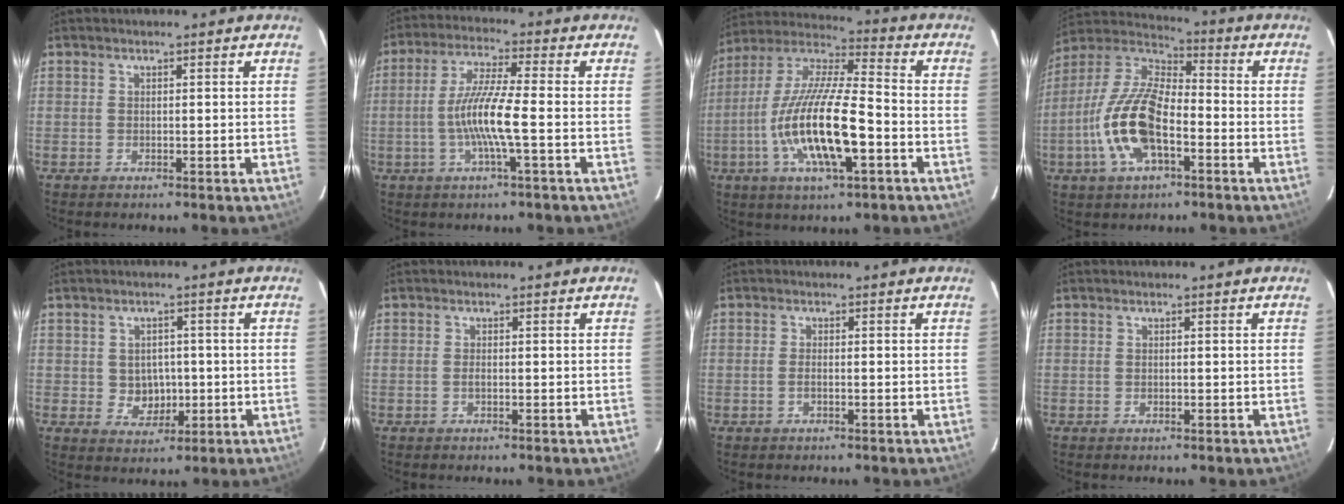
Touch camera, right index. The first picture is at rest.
{"total": 9.2, "force": [-2.1, -0.1, 9.0], "torque": [-0.184, 0.001, -0.041]}
{"total": 18.6, "force": [-5.4, 4.6, 17.2], "torque": [-0.340, -0.011, -0.106]}
{"total": 16.0, "force": [-5.0, 7.0, 13.4], "torque": [-0.283, 0.001, -0.100]}
{"total": 4.9, "force": [-0.3, 4.4, 2.1], "torque": [-0.040, 0.008, 0.009]}
{"total": 1.0, "force": [-0.3, 0.5, 0.9], "torque": [-0.019, 0.001, -0.005]}
{"total": 1.3, "force": [-0.4, 0.5, 1.1], "torque": [-0.026, 0.001, -0.009]}
{"total": 0.0}